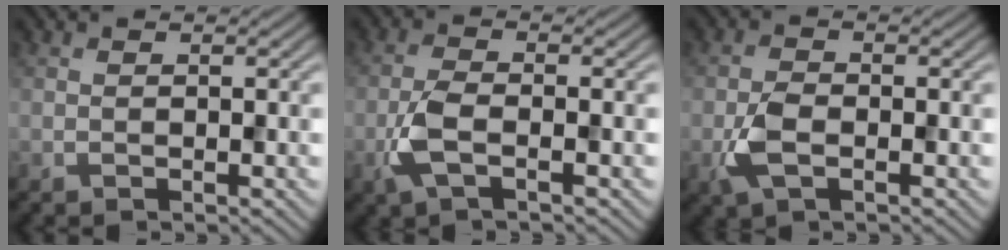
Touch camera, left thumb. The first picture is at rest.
{"total": 4.2, "force": [-1.5, 1.6, 3.5], "torque": [-0.087, 0.000, -0.041]}
{"total": 3.5, "force": [-1.2, 1.9, 2.7], "torque": [-0.063, -0.001, -0.031]}